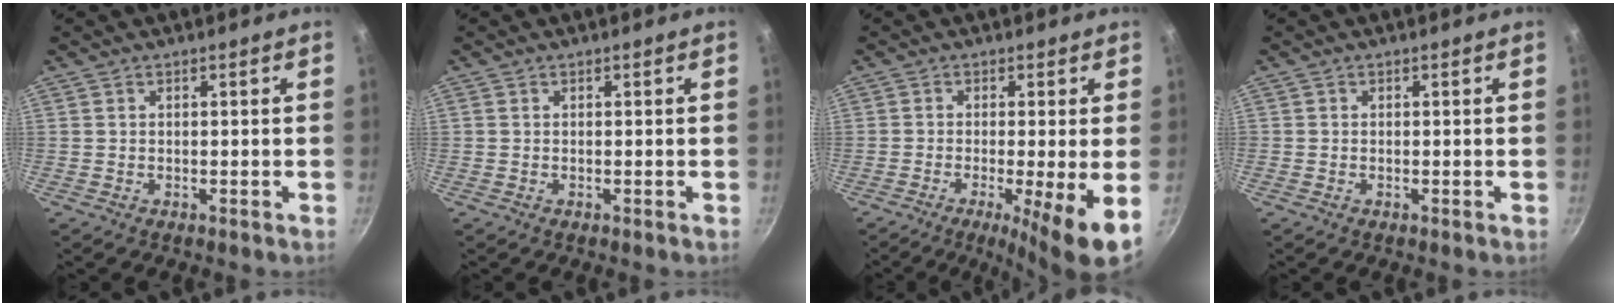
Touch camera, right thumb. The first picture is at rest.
{"total": 0.0}
{"total": 9.1, "force": [-2.4, 0.8, 8.7], "torque": [-0.139, -0.008, -0.037]}
{"total": 0.0}